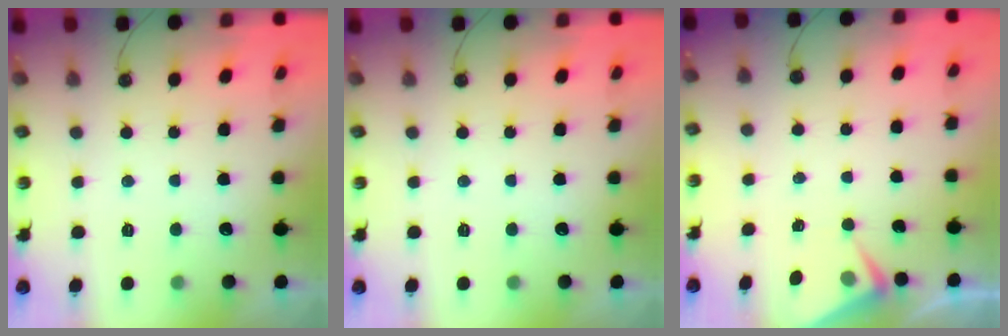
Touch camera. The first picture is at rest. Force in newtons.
{"total": 0.0}
{"total": 4.4, "press": 4.3, "slide": 0.5}